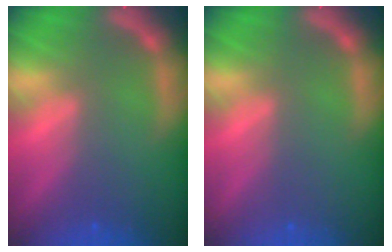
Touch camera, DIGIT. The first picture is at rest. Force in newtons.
{"total": 0.0}